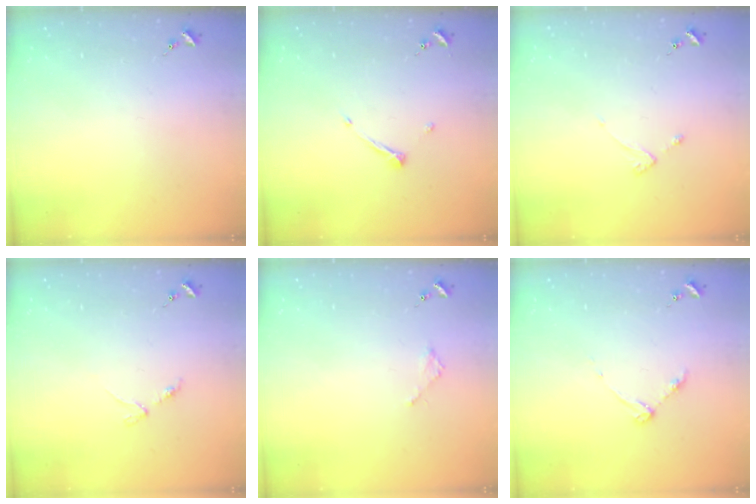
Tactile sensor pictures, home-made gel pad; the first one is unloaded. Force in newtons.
{"total": 5.8, "press": 5.8, "slide": 0.7}
{"total": 2.2, "press": 2.1, "slide": 0.4}
{"total": 2.9, "press": 2.8, "slide": 0.4}
{"total": 1.8, "press": 1.8, "slide": 0.2}
{"total": 3.3, "press": 3.3, "slide": 0.5}